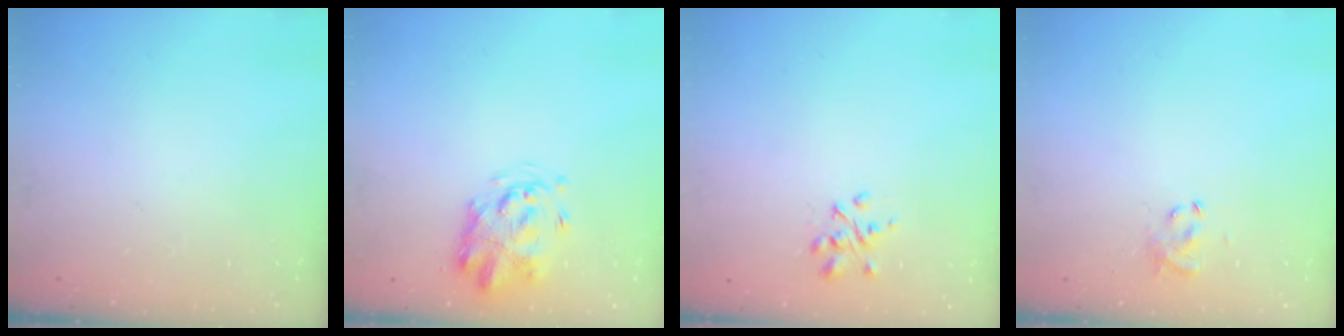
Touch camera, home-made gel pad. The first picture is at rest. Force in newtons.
{"total": 3.1, "press": 3.0, "slide": 0.8}
{"total": 2.0, "press": 1.9, "slide": 0.5}
{"total": 2.9, "press": 2.8, "slide": 0.9}